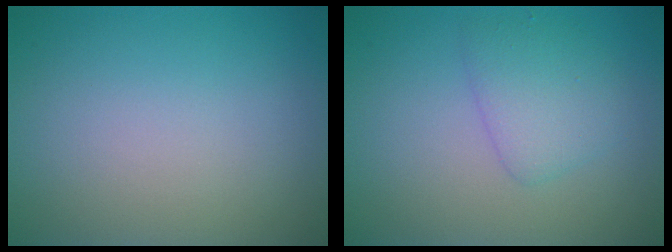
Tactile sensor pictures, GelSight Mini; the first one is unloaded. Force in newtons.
{"total": 2.6, "press": 2.6, "slide": 0.1}